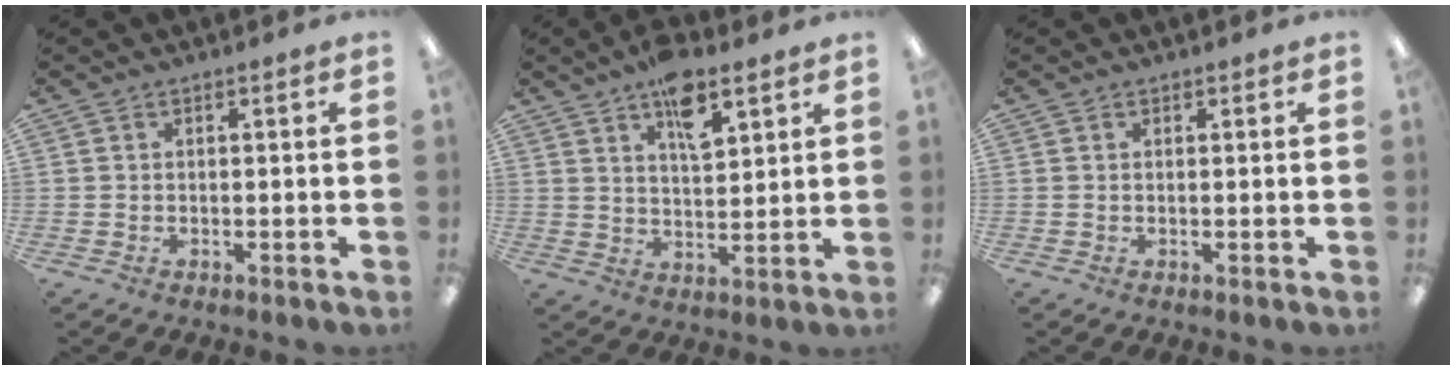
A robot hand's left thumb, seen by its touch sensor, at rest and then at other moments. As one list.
[{"total": 9.6, "force": [6.1, 4.3, 6.0], "torque": [-0.085, -0.028, 0.103]}, {"total": 0.6, "force": [0.5, 0.3, -0.1], "torque": [0.009, -0.004, 0.007]}]